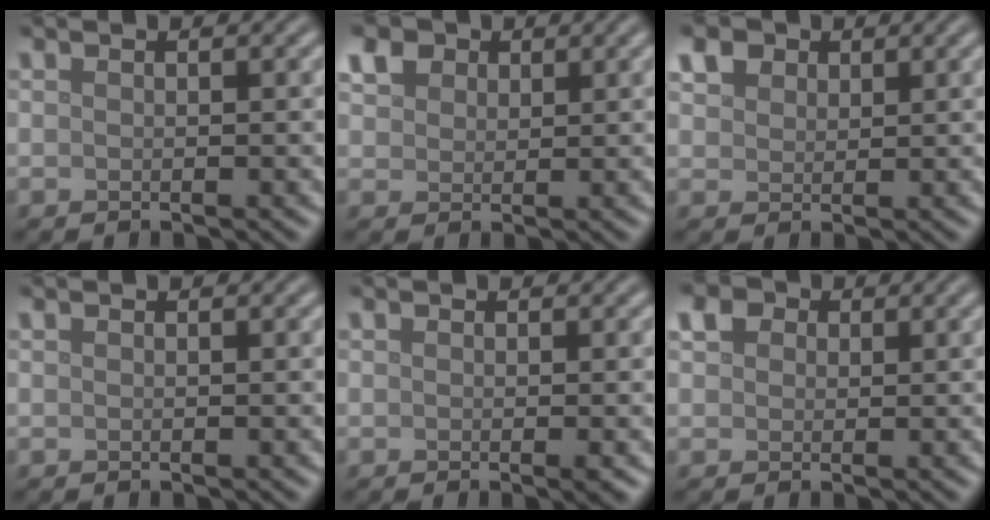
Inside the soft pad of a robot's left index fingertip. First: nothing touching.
{"total": 2.9, "force": [1.7, 2.0, 1.2], "torque": [-0.034, 0.009, 0.031]}
{"total": 3.1, "force": [1.9, 2.1, 1.3], "torque": [-0.035, 0.006, 0.032]}
{"total": 0.0}
{"total": 0.8, "force": [-0.1, 0.1, 0.8], "torque": [-0.012, -0.003, -0.003]}
{"total": 2.0, "force": [0.8, 1.6, 0.8], "torque": [-0.017, 0.004, 0.010]}